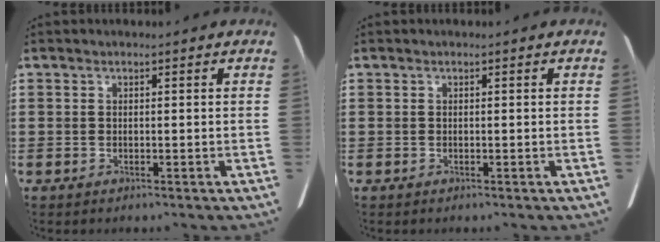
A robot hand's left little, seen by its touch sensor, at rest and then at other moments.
{"total": 0.0}